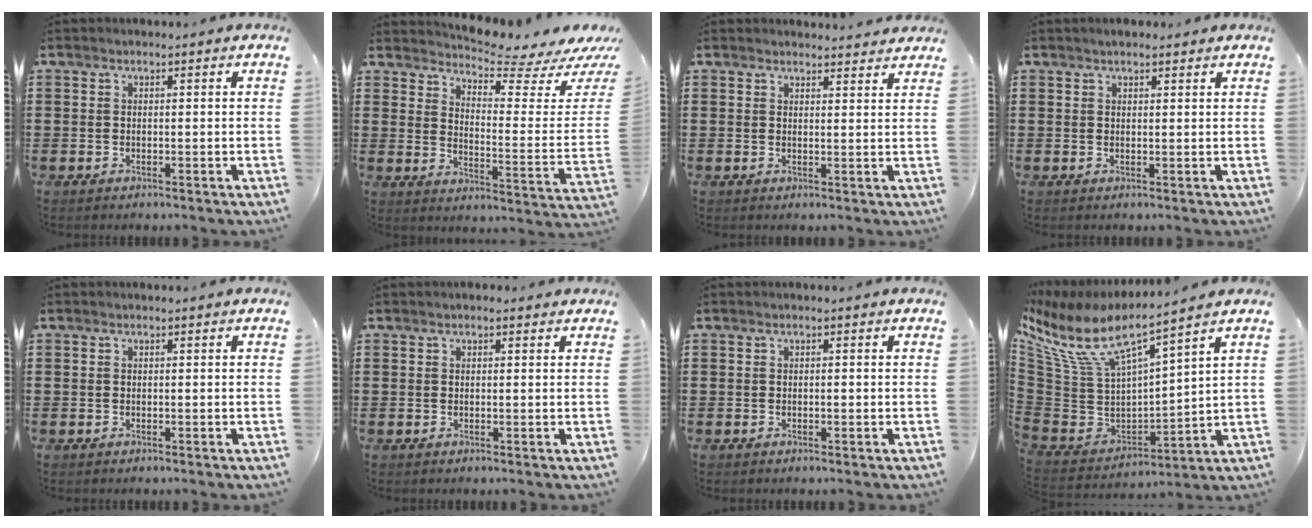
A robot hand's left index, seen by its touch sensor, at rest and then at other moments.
{"total": 4.9, "force": [4.4, 0.1, 2.0], "torque": [-0.049, -0.049, 0.070]}
{"total": 2.1, "force": [2.1, 0.2, 0.1], "torque": [-0.007, -0.003, 0.041]}
{"total": 1.2, "force": [1.0, 0.3, 0.4], "torque": [-0.009, 0.003, 0.019]}
{"total": 0.0}
{"total": 0.5, "force": [0.3, 0.3, 0.3], "torque": [-0.005, 0.005, 0.005]}
{"total": 0.0}
{"total": 7.9, "force": [5.5, 2.1, 5.2], "torque": [-0.138, -0.050, 0.088]}